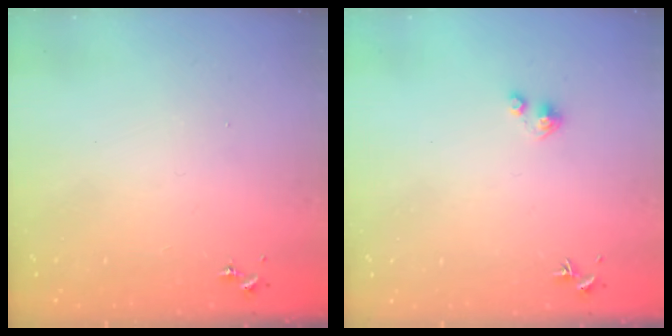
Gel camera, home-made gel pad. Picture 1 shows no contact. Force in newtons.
{"total": 2.8, "press": 2.8, "slide": 0.3}